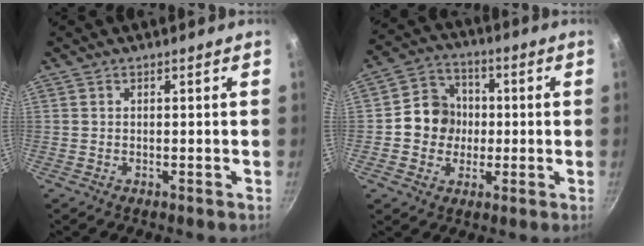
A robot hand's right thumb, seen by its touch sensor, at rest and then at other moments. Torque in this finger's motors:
{"motor_torque": [0.89, 1.45, 0.60, -0.96, 0.04]}